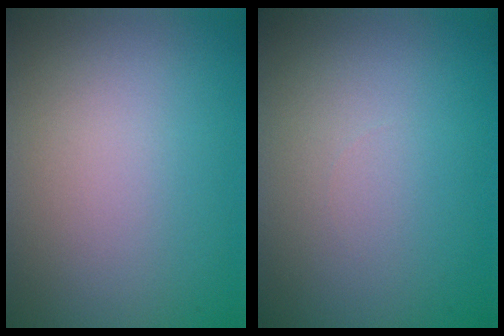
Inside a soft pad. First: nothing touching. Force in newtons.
{"total": 0.0}